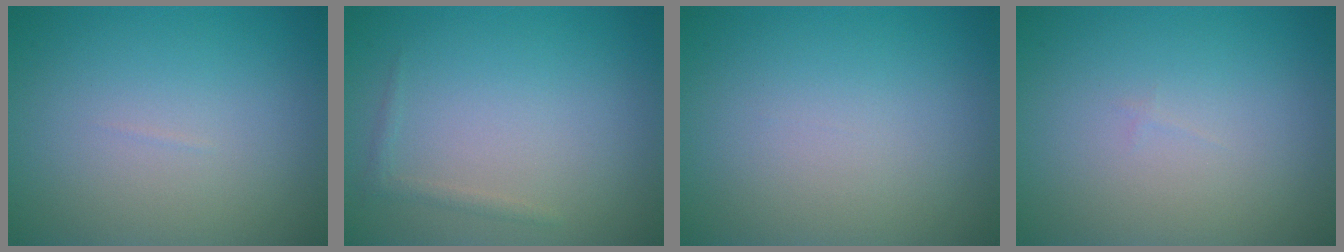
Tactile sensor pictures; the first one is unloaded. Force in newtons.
{"total": 0.8, "press": 0.8, "slide": 0.1}
{"total": 0.0}
{"total": 0.0}